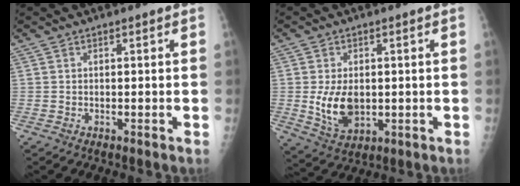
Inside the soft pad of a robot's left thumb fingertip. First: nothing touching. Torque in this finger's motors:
{"motor_torque": [-0.59, 0.90, 0.98, 0.07, 0.09]}